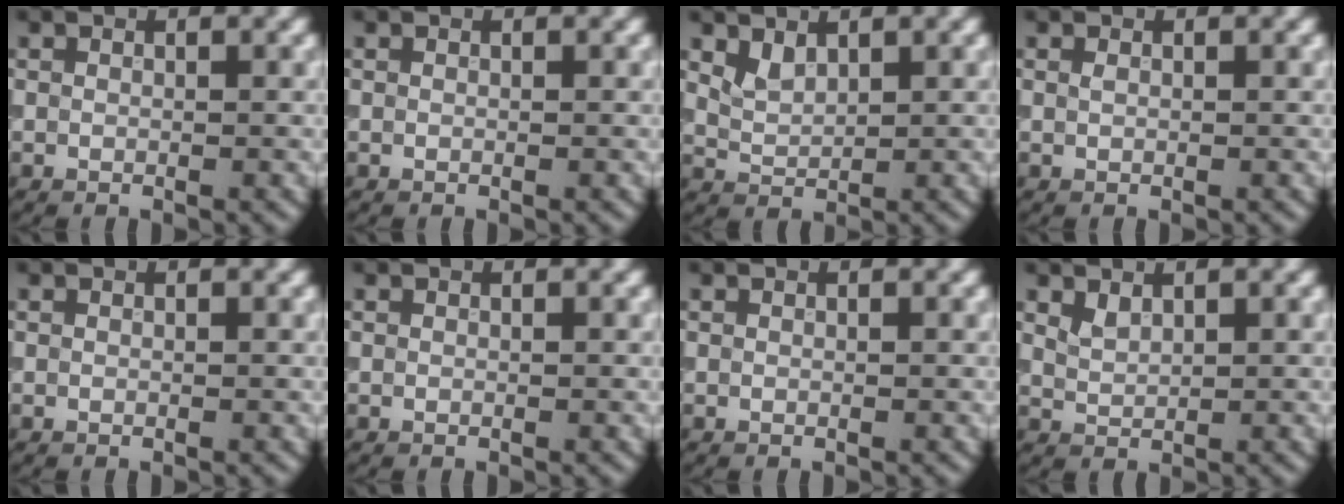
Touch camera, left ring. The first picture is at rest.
{"total": 0.0}
{"total": 1.6, "force": [1.3, 0.7, 0.8], "torque": [-0.018, 0.000, 0.032]}
{"total": 0.0}
{"total": 0.0}
{"total": 0.0}
{"total": 0.0}
{"total": 1.2, "force": [1.0, 0.4, 0.5], "torque": [-0.016, 0.001, 0.026]}